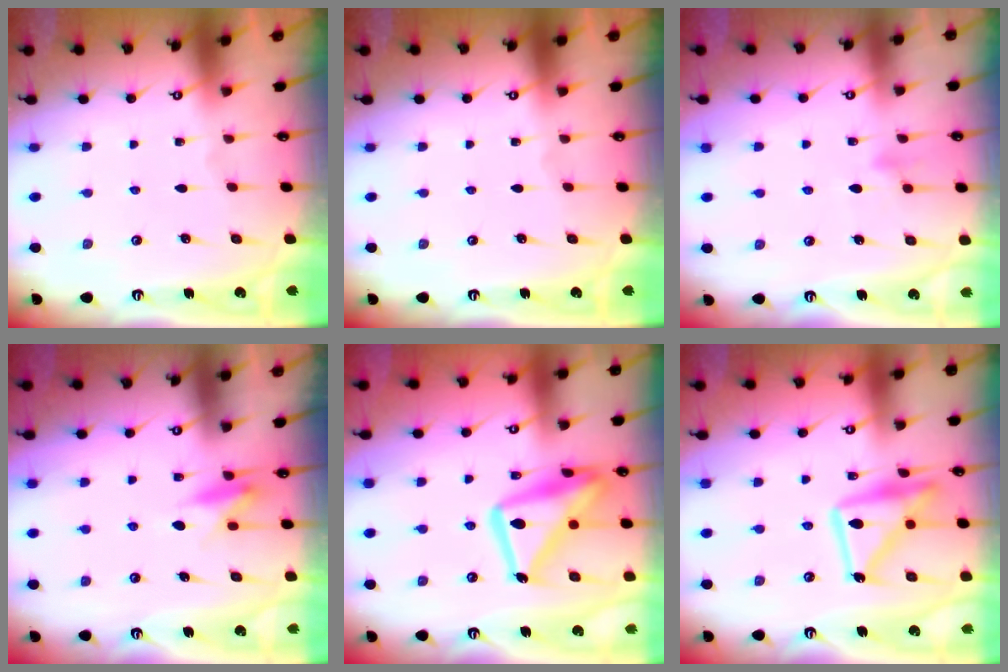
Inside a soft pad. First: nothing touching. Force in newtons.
{"total": 0.0}
{"total": 9.5, "press": 9.5, "slide": 0.4}
{"total": 6.0, "press": 6.0, "slide": 0.6}
{"total": 19.0, "press": 18.9, "slide": 1.4}
{"total": 14.8, "press": 14.7, "slide": 1.3}